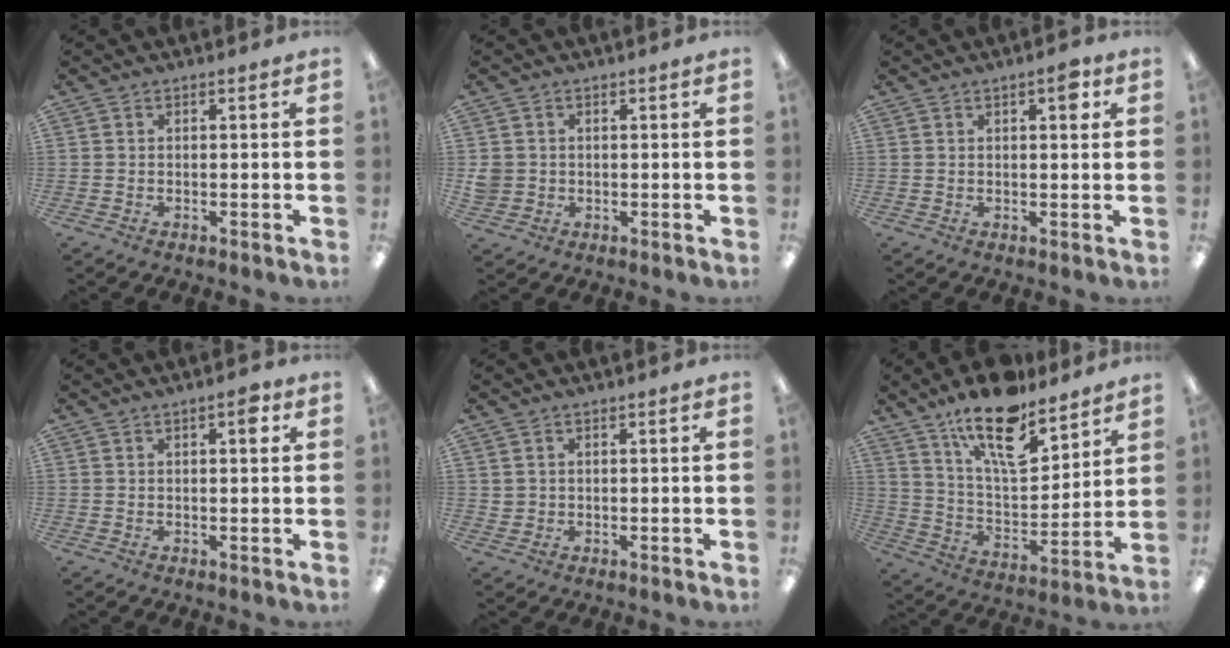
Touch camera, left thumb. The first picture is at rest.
{"total": 3.3, "force": [0.3, 3.2, 0.7], "torque": [-0.008, 0.003, 0.004]}
{"total": 4.1, "force": [2.0, 1.5, 3.3], "torque": [-0.037, -0.007, 0.026]}
{"total": 3.3, "force": [1.6, 1.1, 2.6], "torque": [-0.031, -0.003, 0.021]}
{"total": 1.5, "force": [0.8, 1.3, 0.0], "torque": [-0.002, 0.002, 0.015]}
{"total": 18.1, "force": [12.9, 7.0, 10.6], "torque": [-0.182, -0.074, 0.220]}